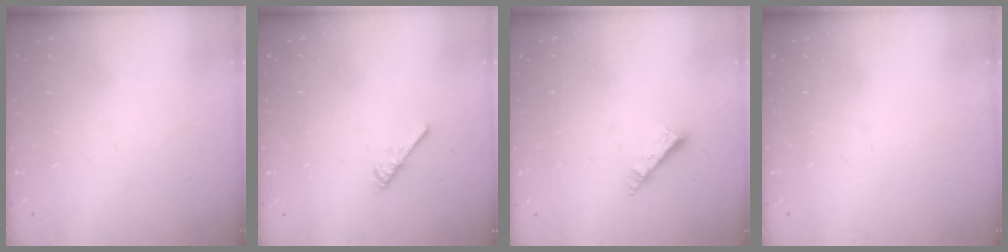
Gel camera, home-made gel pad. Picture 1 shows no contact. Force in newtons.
{"total": 2.7, "press": 2.7, "slide": 0.5}
{"total": 4.1, "press": 4.1, "slide": 0.2}
{"total": 0.0}